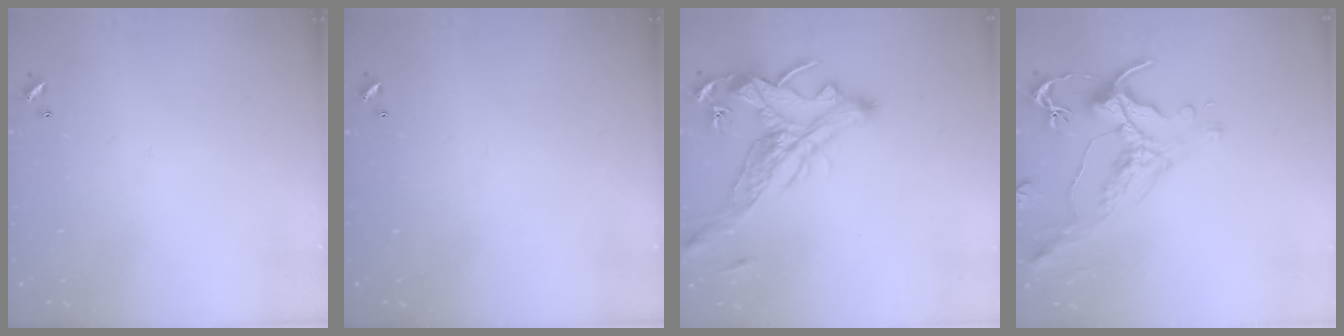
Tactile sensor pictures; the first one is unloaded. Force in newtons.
{"total": 0.0}
{"total": 5.4, "press": 5.1, "slide": 1.8}
{"total": 1.6, "press": 0.9, "slide": 1.3}